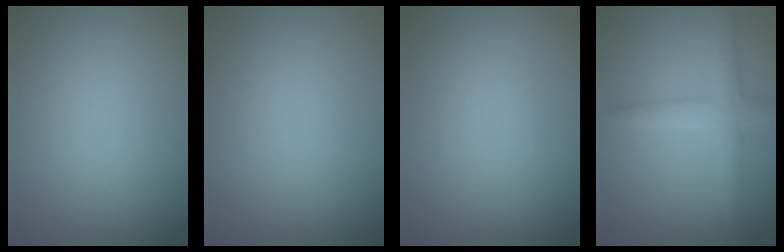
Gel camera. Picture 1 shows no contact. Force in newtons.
{"total": 0.0}
{"total": 0.0}
{"total": 3.0, "press": 3.0, "slide": 0.1}